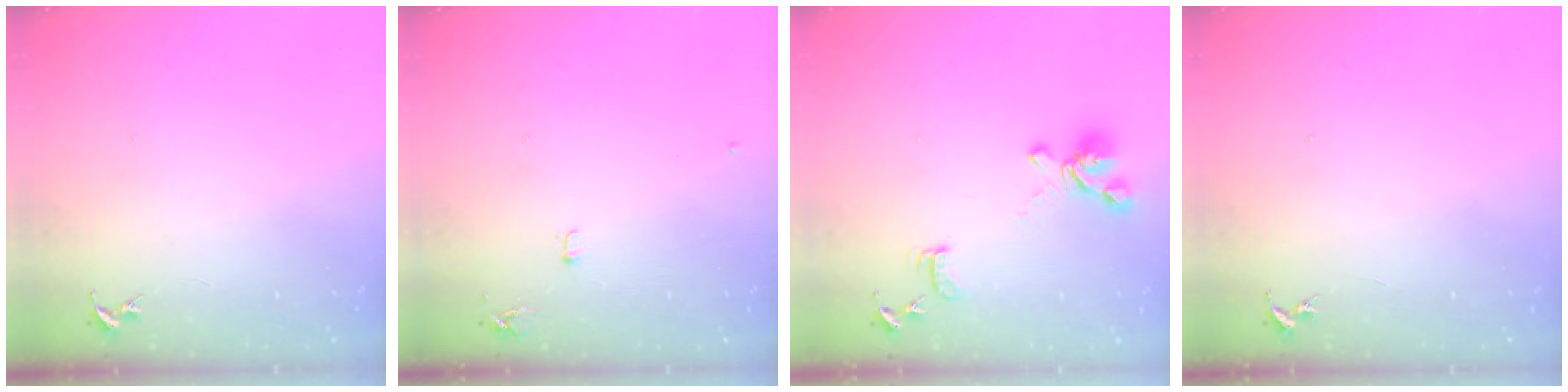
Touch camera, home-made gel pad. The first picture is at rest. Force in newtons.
{"total": 5.2, "press": 5.1, "slide": 0.6}
{"total": 13.1, "press": 13.0, "slide": 1.2}
{"total": 0.0}